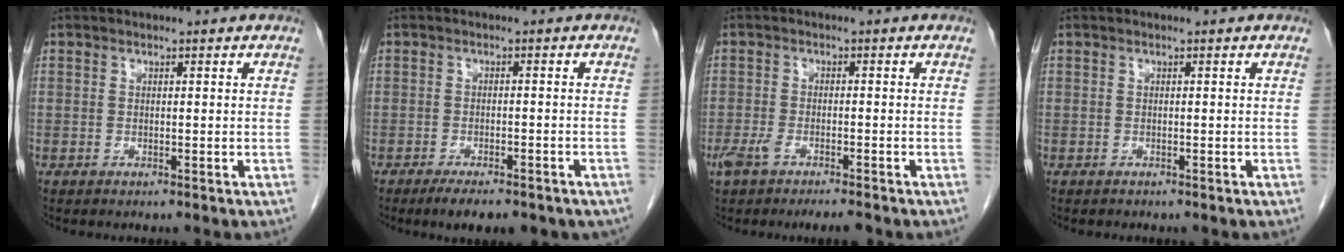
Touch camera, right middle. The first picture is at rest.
{"total": 8.0, "force": [-6.1, 2.6, 4.5], "torque": [-0.052, -0.006, -0.075]}
{"total": 5.1, "force": [-3.8, 1.2, 3.3], "torque": [-0.062, -0.004, -0.061]}
{"total": 0.0}